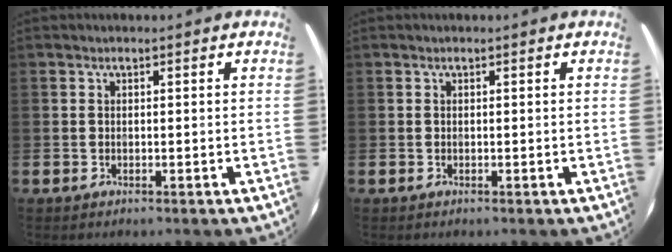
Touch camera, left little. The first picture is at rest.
{"total": 0.0}